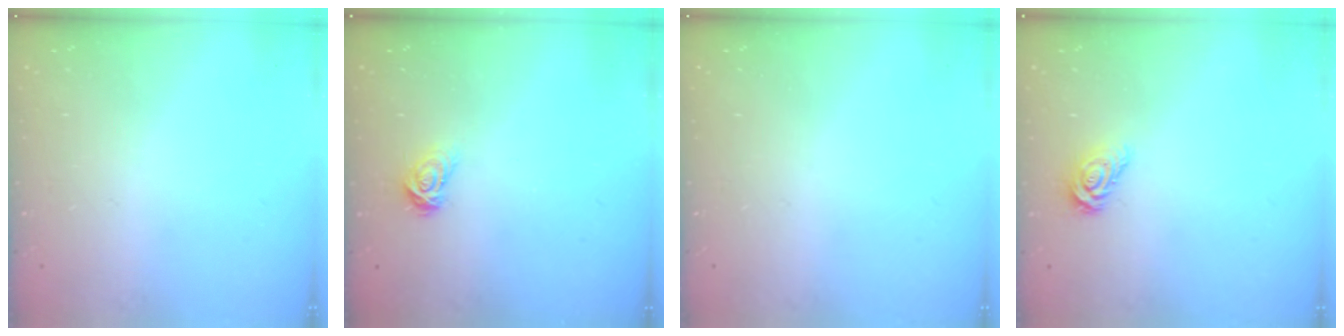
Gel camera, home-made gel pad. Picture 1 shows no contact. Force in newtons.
{"total": 4.0, "press": 4.0, "slide": 0.4}
{"total": 0.0}
{"total": 5.1, "press": 5.1, "slide": 0.3}